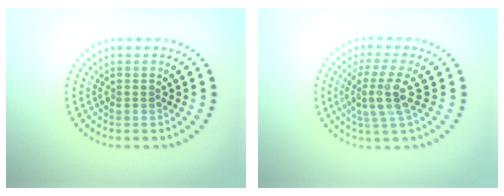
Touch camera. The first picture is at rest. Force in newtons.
{"total": 3.8, "press": 2.8, "slide": 2.6}